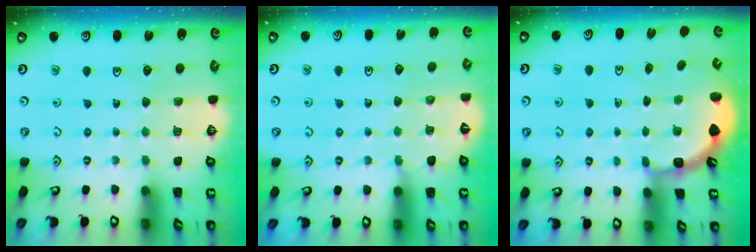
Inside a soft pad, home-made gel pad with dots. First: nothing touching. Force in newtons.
{"total": 4.8, "press": 4.6, "slide": 1.3}
{"total": 1.9, "press": 1.8, "slide": 0.6}